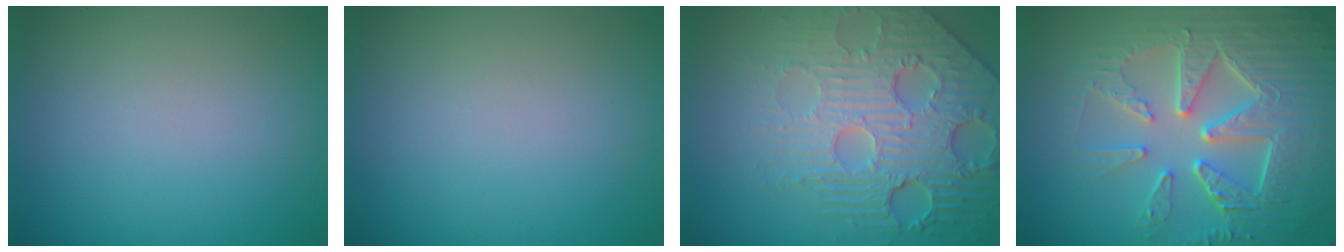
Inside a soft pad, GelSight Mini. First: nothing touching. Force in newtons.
{"total": 0.0}
{"total": 7.0, "press": 5.7, "slide": 4.0}
{"total": 8.6, "press": 6.4, "slide": 5.8}